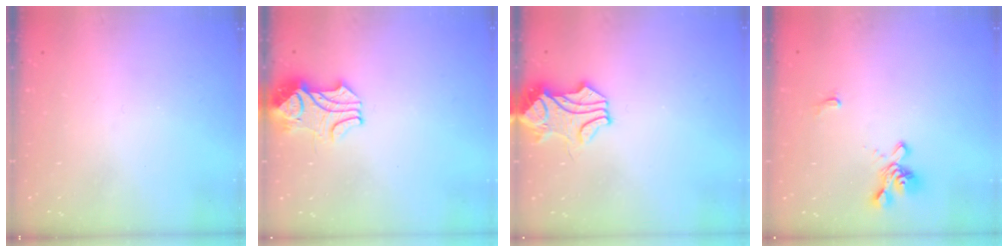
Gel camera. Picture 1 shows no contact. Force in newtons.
{"total": 2.4, "press": 2.2, "slide": 0.9}
{"total": 2.4, "press": 2.3, "slide": 0.6}
{"total": 1.6, "press": 1.0, "slide": 1.2}